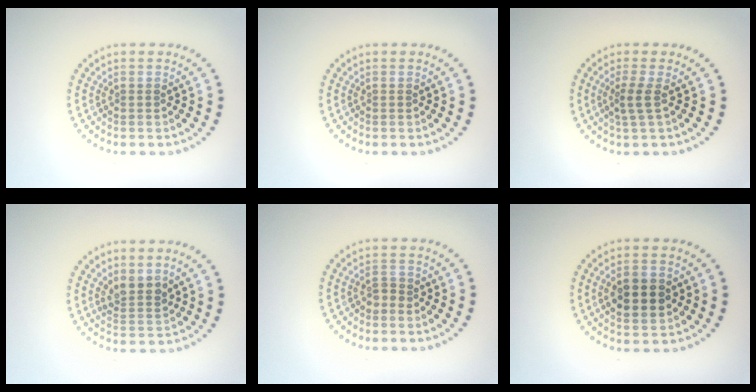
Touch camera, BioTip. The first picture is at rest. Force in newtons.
{"total": 0.0}
{"total": 2.0, "press": 1.4, "slide": 1.4}
{"total": 2.2, "press": 1.9, "slide": 1.2}
{"total": 1.2, "press": 1.1, "slide": 0.5}
{"total": 4.1, "press": 4.1, "slide": 0.3}